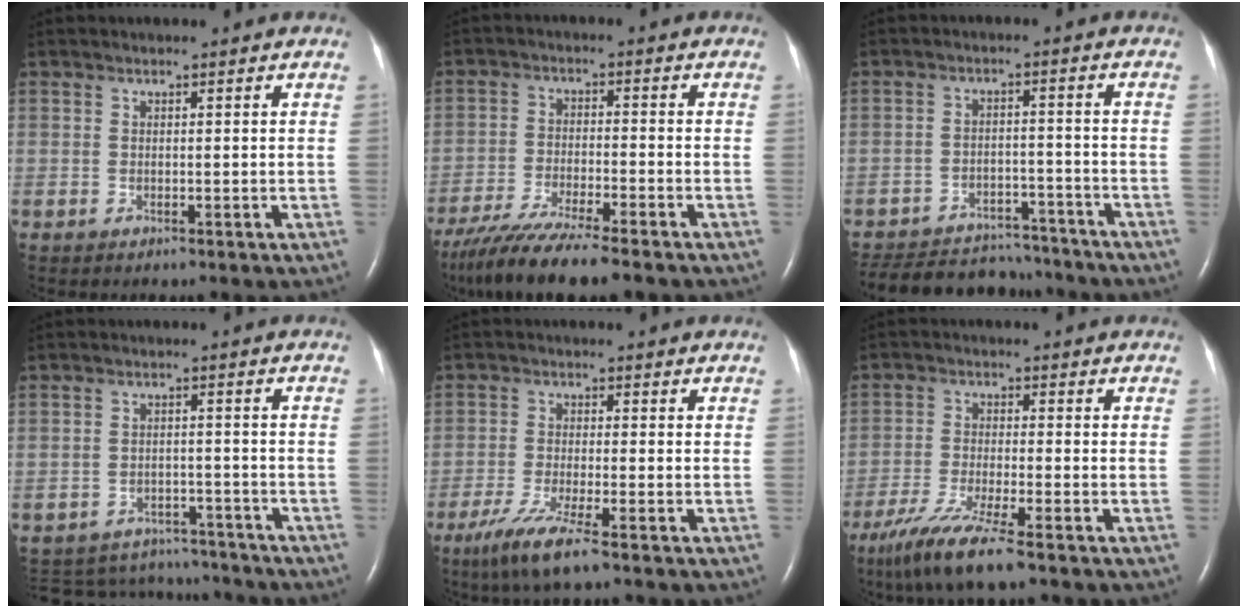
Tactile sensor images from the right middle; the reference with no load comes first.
{"total": 12.0, "force": [-9.9, 0.3, 6.8], "torque": [-0.119, -0.033, -0.163]}
{"total": 16.3, "force": [-14.9, 4.9, 4.2], "torque": [-0.093, 0.002, -0.206]}
{"total": 12.2, "force": [-11.6, 3.7, 1.2], "torque": [-0.033, 0.016, -0.152]}
{"total": 6.6, "force": [-4.4, 0.0, 5.0], "torque": [-0.105, -0.020, -0.082]}
{"total": 9.3, "force": [-6.7, -0.1, 6.5], "torque": [-0.126, -0.031, -0.120]}